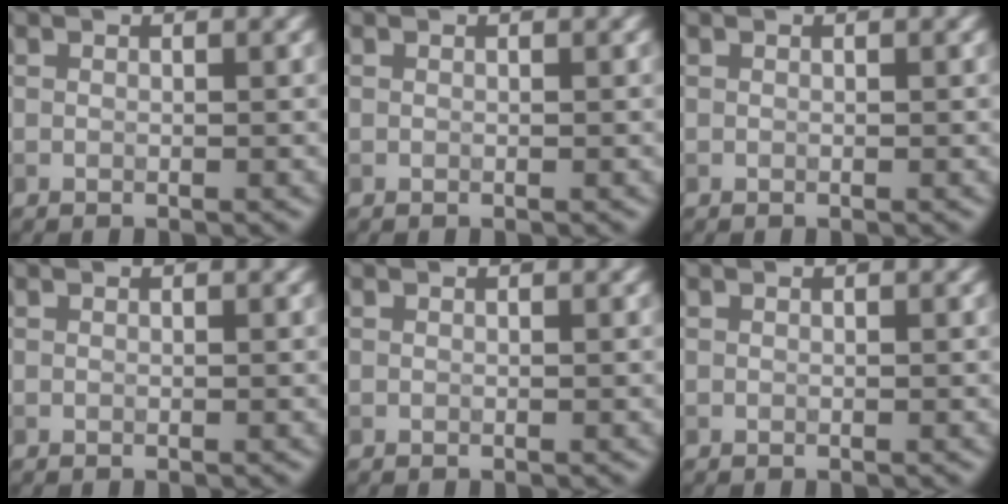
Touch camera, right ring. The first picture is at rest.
{"total": 0.0}
{"total": 0.0}
{"total": 0.0}
{"total": 0.0}
{"total": 0.0}